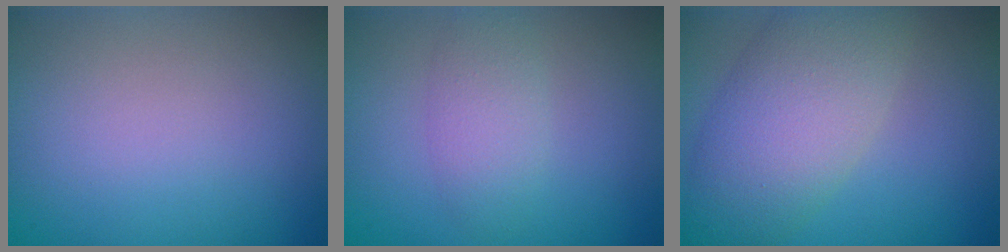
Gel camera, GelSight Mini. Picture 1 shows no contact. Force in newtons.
{"total": 2.7, "press": 2.7, "slide": 0.1}
{"total": 7.0, "press": 7.0, "slide": 0.4}